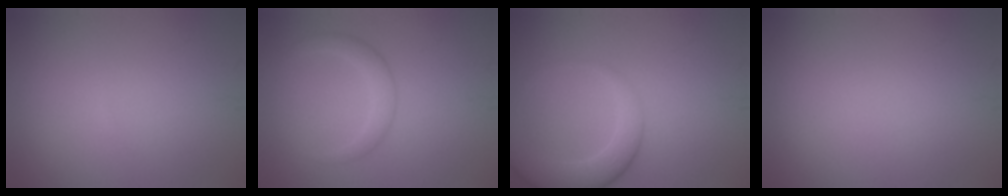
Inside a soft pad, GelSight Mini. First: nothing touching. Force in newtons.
{"total": 1.5, "press": 1.5, "slide": 0.1}
{"total": 4.8, "press": 4.8, "slide": 0.4}
{"total": 0.0}